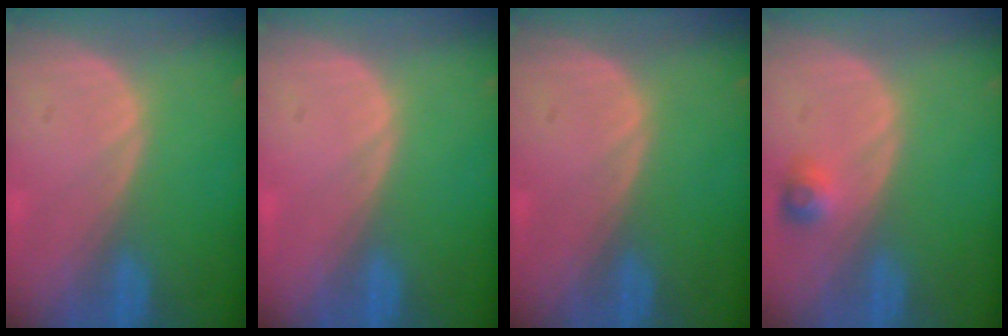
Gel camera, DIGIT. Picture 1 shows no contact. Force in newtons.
{"total": 0.0}
{"total": 0.0}
{"total": 2.5, "press": 2.3, "slide": 1.0}